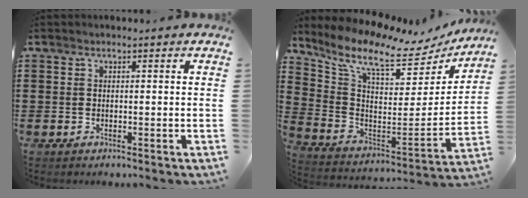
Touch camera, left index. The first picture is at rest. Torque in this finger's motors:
{"motor_torque": [2.14, 0.00, 0.13, -0.04]}